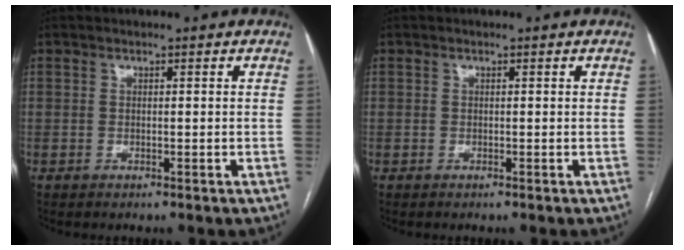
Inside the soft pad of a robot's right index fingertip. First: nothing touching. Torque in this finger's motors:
{"motor_torque": [-0.04, 0.07, -0.52, -0.10]}